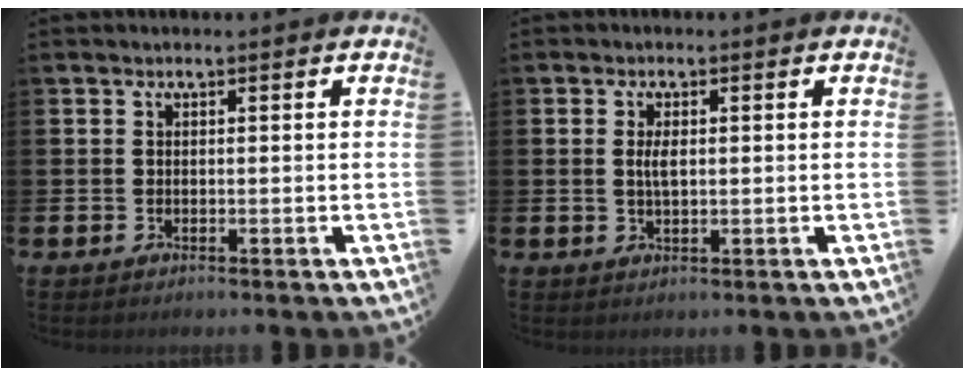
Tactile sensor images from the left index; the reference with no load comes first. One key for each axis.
{"total": 2.3, "fx": 0.5, "fy": 0.9, "fz": 2.0, "tx": -0.030, "ty": 0.000, "tz": 0.005}